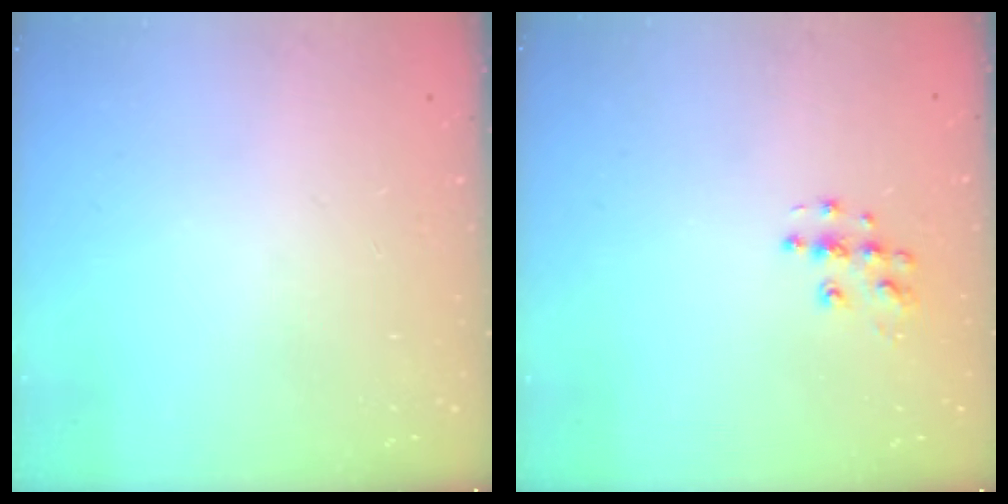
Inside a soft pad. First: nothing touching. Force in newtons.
{"total": 7.9, "press": 7.9, "slide": 0.4}